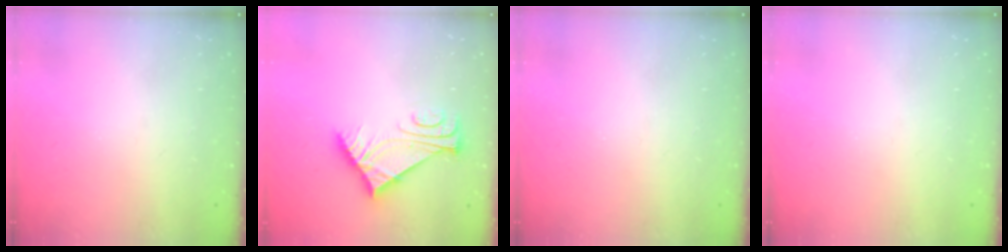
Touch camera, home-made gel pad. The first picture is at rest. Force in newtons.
{"total": 7.6, "press": 7.6, "slide": 0.9}
{"total": 0.0}
{"total": 0.0}